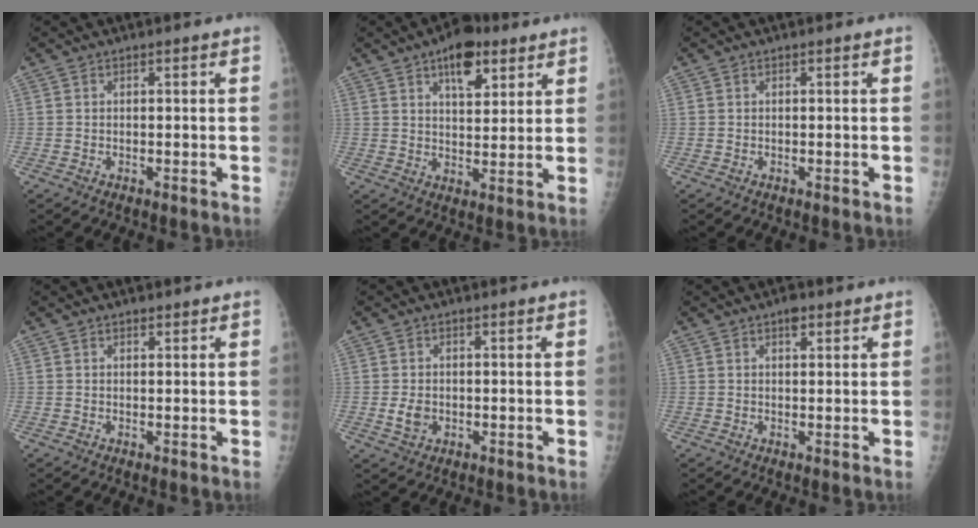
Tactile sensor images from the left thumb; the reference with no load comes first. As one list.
[{"total": 9.4, "force": [5.3, 4.6, 6.2], "torque": [-0.069, -0.023, 0.077]}, {"total": 0.0}, {"total": 0.9, "force": [0.7, 0.5, 0.3], "torque": [0.002, -0.004, 0.009]}, {"total": 2.9, "force": [-0.3, 2.2, 1.9], "torque": [-0.029, -0.001, -0.001]}, {"total": 2.2, "force": [1.4, 1.0, 1.3], "torque": [-0.011, -0.005, 0.019]}]